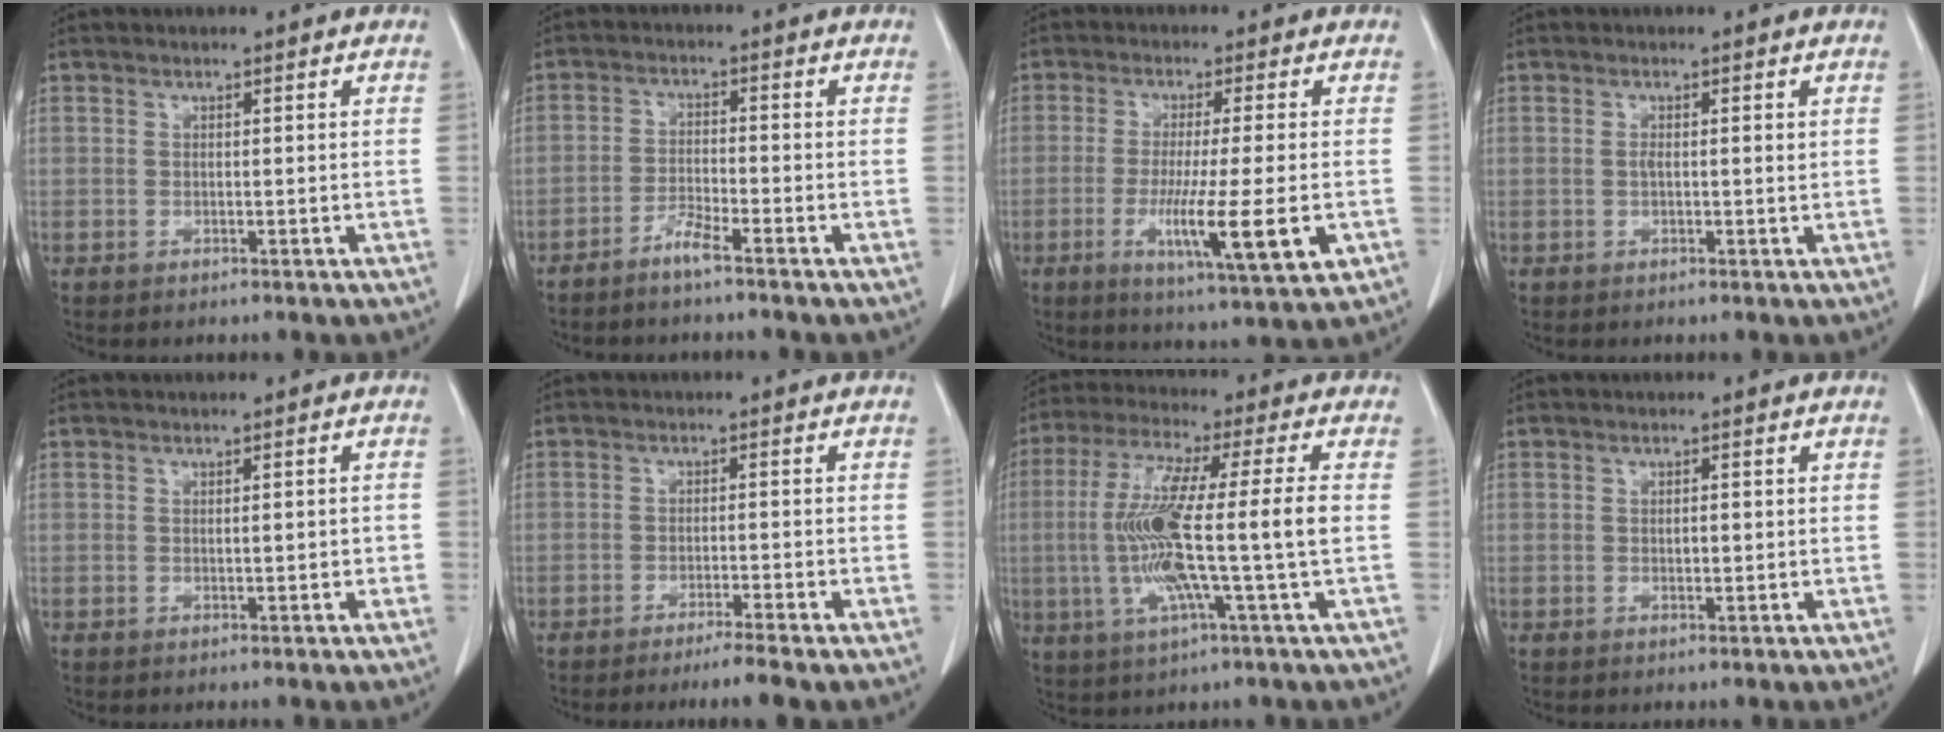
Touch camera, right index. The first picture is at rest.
{"total": 3.1, "force": [-2.6, -0.1, 1.7], "torque": [-0.035, -0.004, -0.055]}
{"total": 11.8, "force": [-3.2, 0.2, 11.4], "torque": [-0.193, -0.034, -0.052]}
{"total": 1.7, "force": [0.2, 0.5, 1.6], "torque": [-0.031, 0.004, 0.003]}
{"total": 1.5, "force": [-0.2, 0.4, 1.4], "torque": [-0.022, 0.001, 0.000]}
{"total": 4.2, "force": [-3.2, -0.6, 2.5], "torque": [-0.037, -0.007, -0.053]}
{"total": 14.7, "force": [-1.4, -0.2, 14.6], "torque": [-0.288, 0.004, -0.031]}
{"total": 4.6, "force": [0.1, 2.7, 3.8], "torque": [-0.049, 0.001, 0.009]}